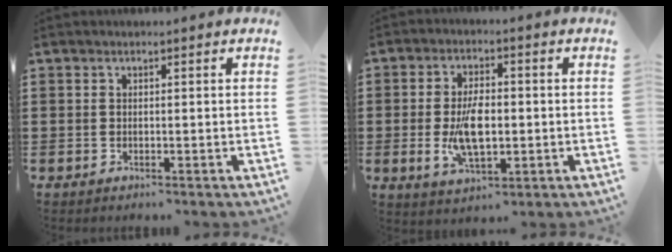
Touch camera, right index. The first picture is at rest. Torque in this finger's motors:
{"motor_torque": [1.72, 0.42, 0.64, 0.21]}